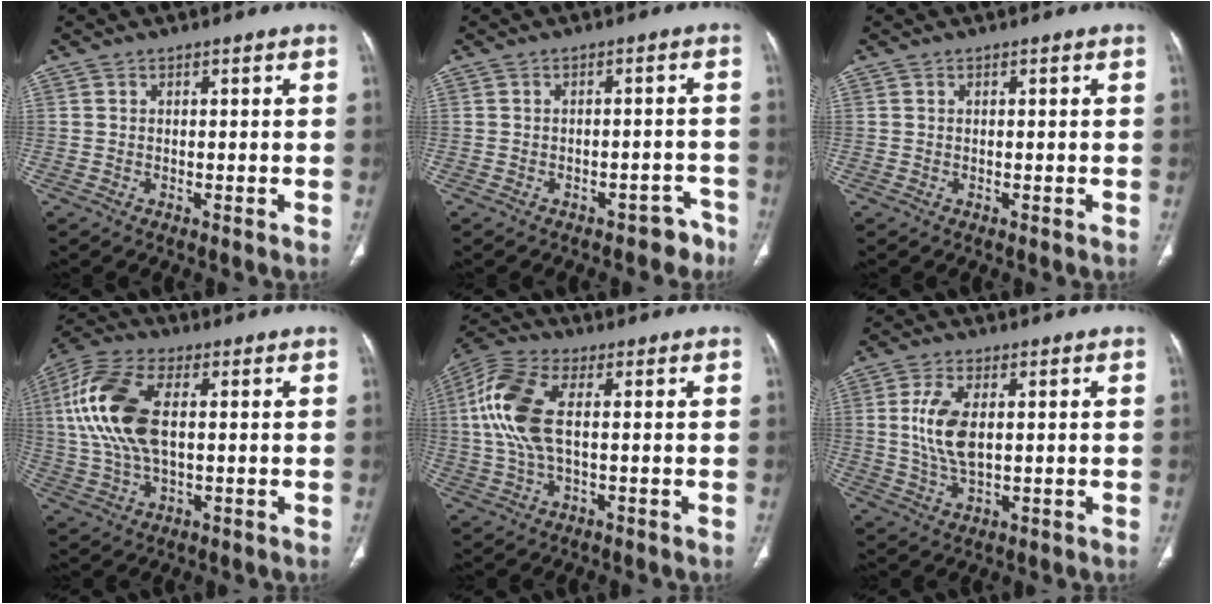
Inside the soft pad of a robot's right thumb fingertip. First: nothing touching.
{"total": 4.8, "force": [-3.7, 2.7, 1.3], "torque": [0.006, 0.037, -0.042]}
{"total": 0.0}
{"total": 16.0, "force": [2.4, 8.1, 13.6], "torque": [-0.306, 0.013, 0.045]}
{"total": 12.3, "force": [1.5, 5.6, 10.8], "torque": [-0.258, 0.018, 0.027]}
{"total": 10.1, "force": [0.6, 4.9, 8.8], "torque": [-0.192, -0.001, 0.015]}